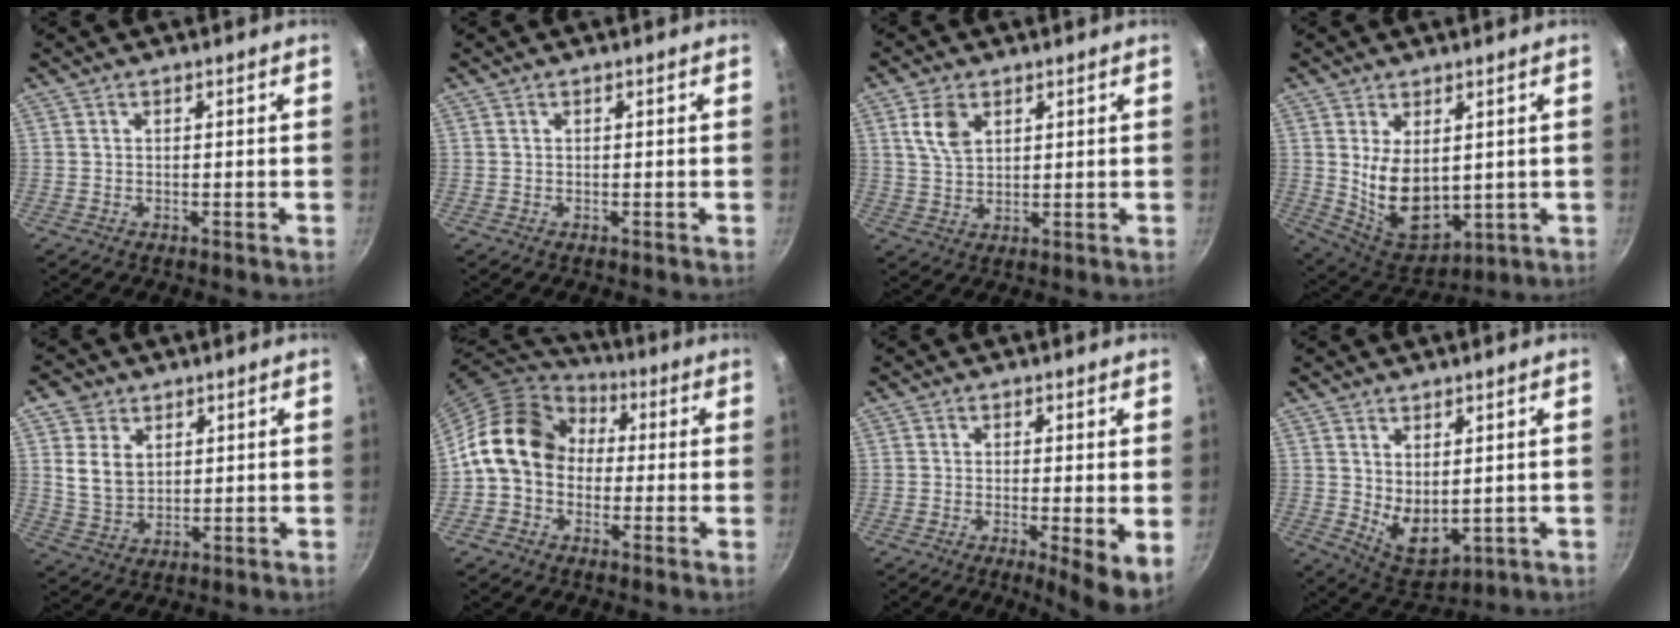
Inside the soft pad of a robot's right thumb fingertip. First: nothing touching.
{"total": 0.0}
{"total": 6.1, "force": [2.7, 3.7, 4.0], "torque": [-0.068, -0.008, 0.055]}
{"total": 12.1, "force": [1.5, 7.4, 9.5], "torque": [-0.141, -0.033, 0.056]}
{"total": 7.7, "force": [2.4, 5.9, 4.3], "torque": [-0.057, -0.015, 0.051]}
{"total": 13.8, "force": [0.3, 11.1, 8.1], "torque": [-0.110, 0.036, -0.015]}
{"total": 6.6, "force": [-1.1, 1.2, 6.4], "torque": [-0.089, -0.013, -0.016]}
{"total": 7.8, "force": [1.5, 4.6, 6.1], "torque": [-0.082, -0.030, 0.047]}